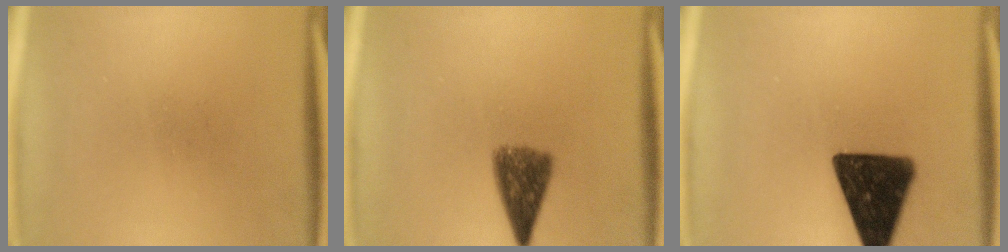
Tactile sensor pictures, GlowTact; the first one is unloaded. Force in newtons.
{"total": 6.3}
{"total": 16.3}